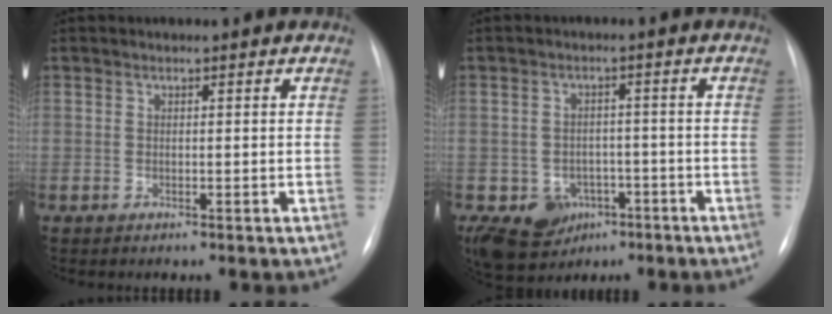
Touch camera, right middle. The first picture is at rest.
{"total": 10.2, "force": [-4.7, 8.4, 3.5], "torque": [-0.078, 0.012, -0.059]}